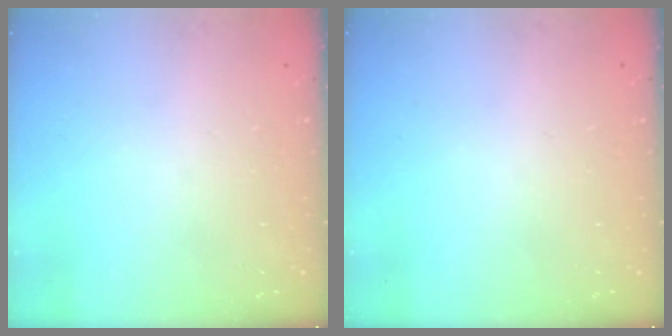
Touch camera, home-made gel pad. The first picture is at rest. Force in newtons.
{"total": 0.0}